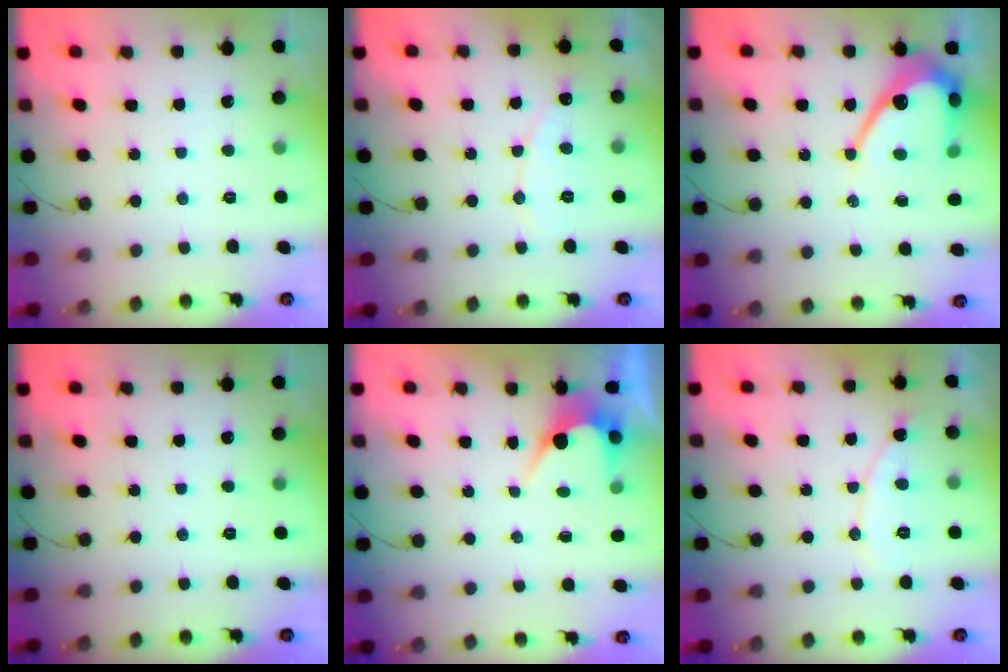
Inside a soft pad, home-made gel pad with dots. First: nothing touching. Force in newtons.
{"total": 6.2, "press": 6.2, "slide": 0.3}
{"total": 10.8, "press": 10.8, "slide": 1.0}
{"total": 0.0}
{"total": 3.7, "press": 3.7, "slide": 0.2}
{"total": 7.8, "press": 7.7, "slide": 0.3}